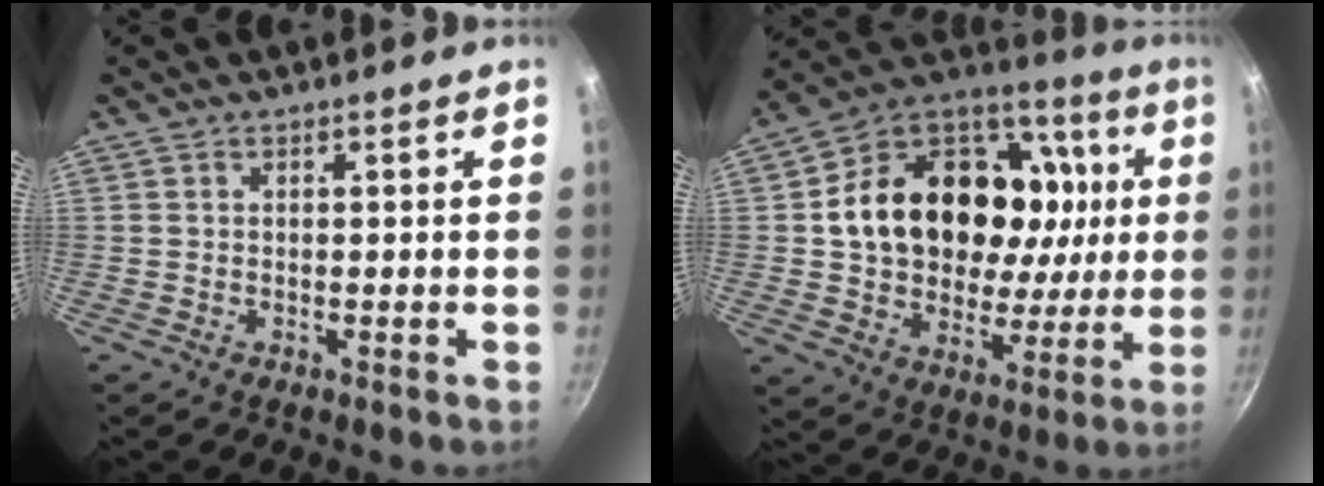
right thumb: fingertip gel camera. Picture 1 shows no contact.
{"total": 28.9, "force": [4.4, 20.9, 19.5], "torque": [-0.300, 0.031, 0.078]}